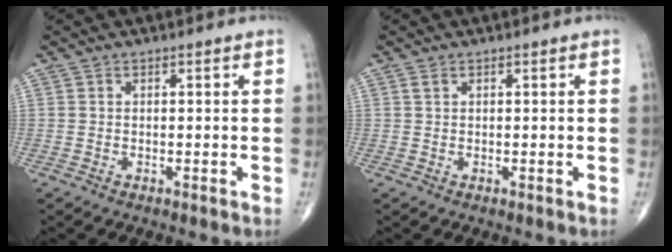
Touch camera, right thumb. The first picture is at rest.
{"total": 0.6, "force": [0.4, 0.3, 0.4], "torque": [-0.009, 0.007, 0.008]}